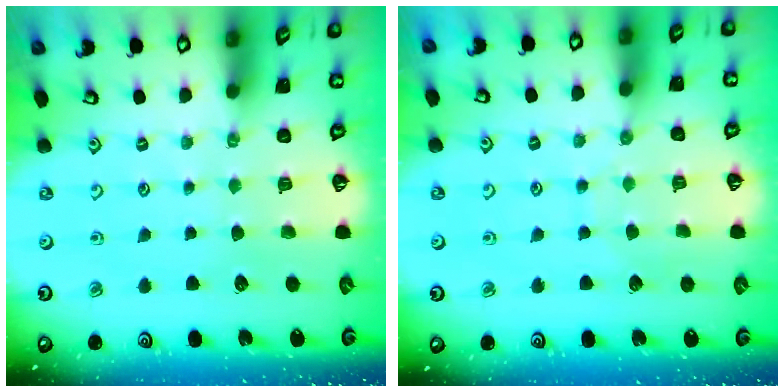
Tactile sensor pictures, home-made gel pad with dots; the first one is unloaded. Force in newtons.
{"total": 6.2, "press": 6.2, "slide": 0.6}